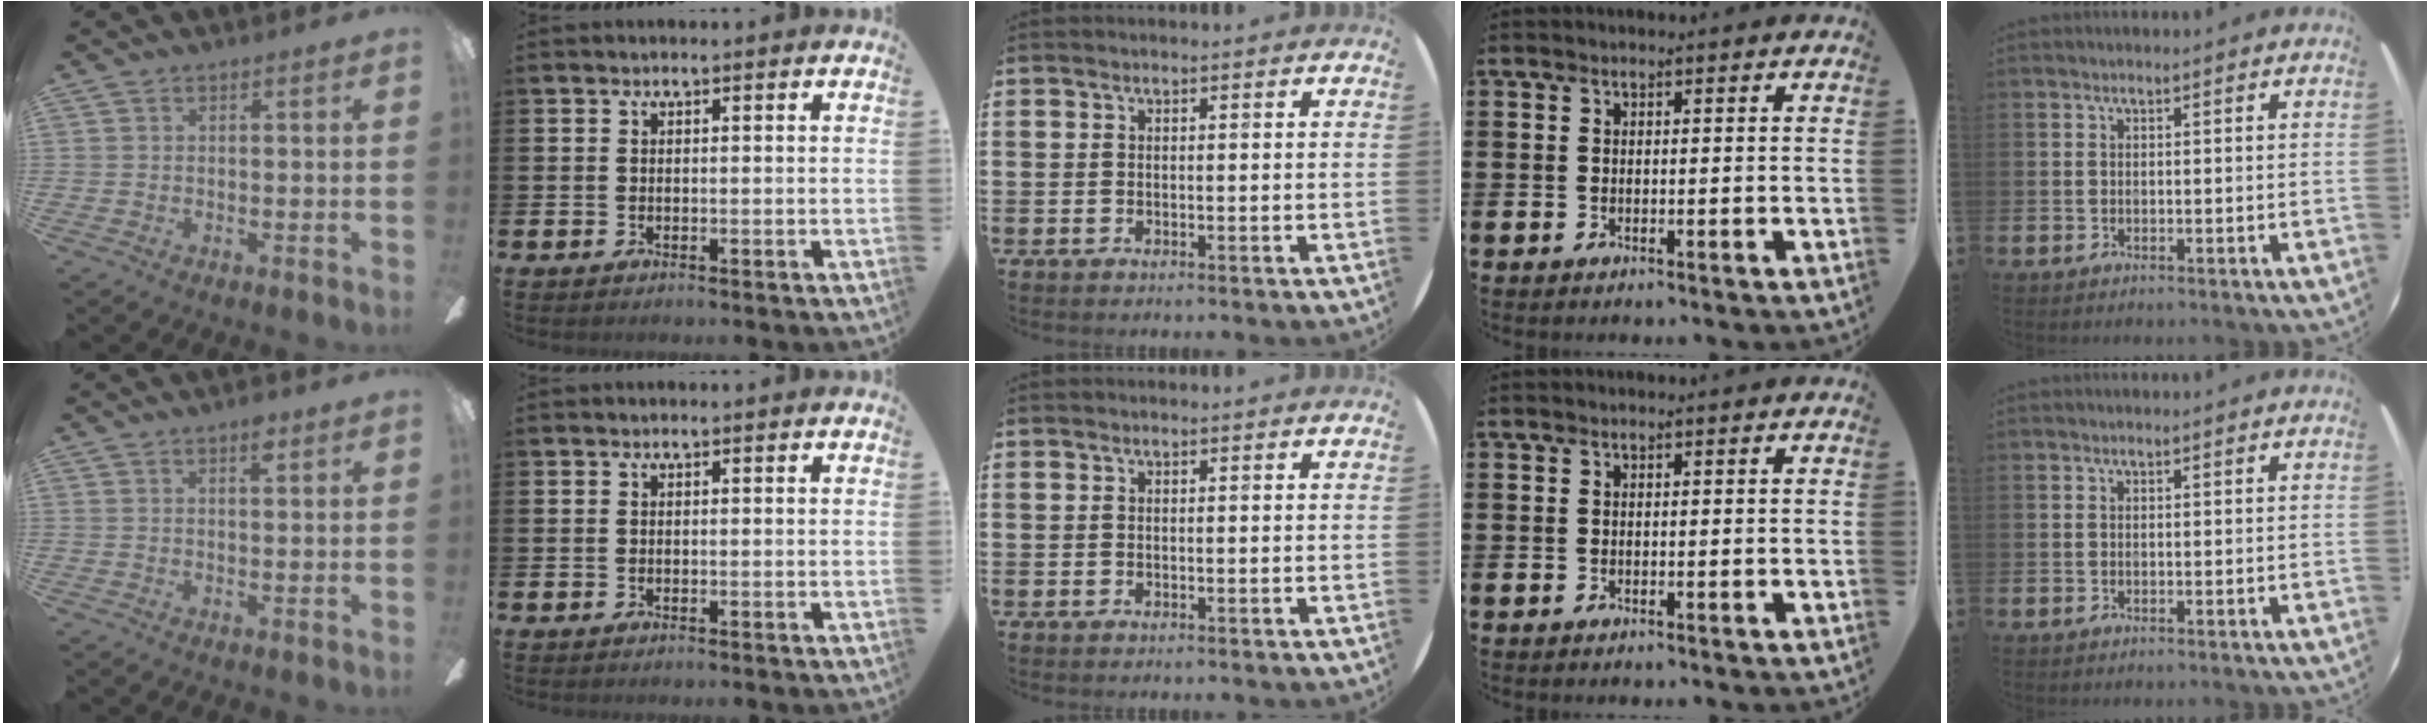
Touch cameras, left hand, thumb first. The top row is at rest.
{"thumb": {"total": 2.5, "force": [1.7, 0.9, 1.7], "torque": [-0.013, -0.006, 0.024]}}